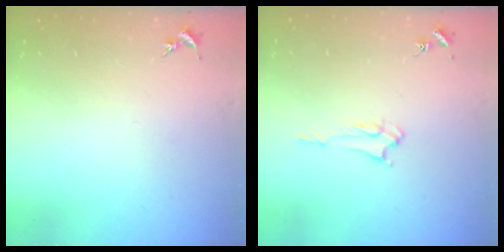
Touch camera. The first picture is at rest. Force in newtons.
{"total": 2.4, "press": 2.4, "slide": 0.3}